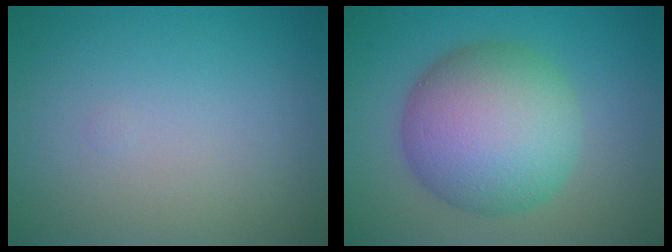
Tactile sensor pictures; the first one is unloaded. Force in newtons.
{"total": 10.0, "press": 10.0, "slide": 0.1}